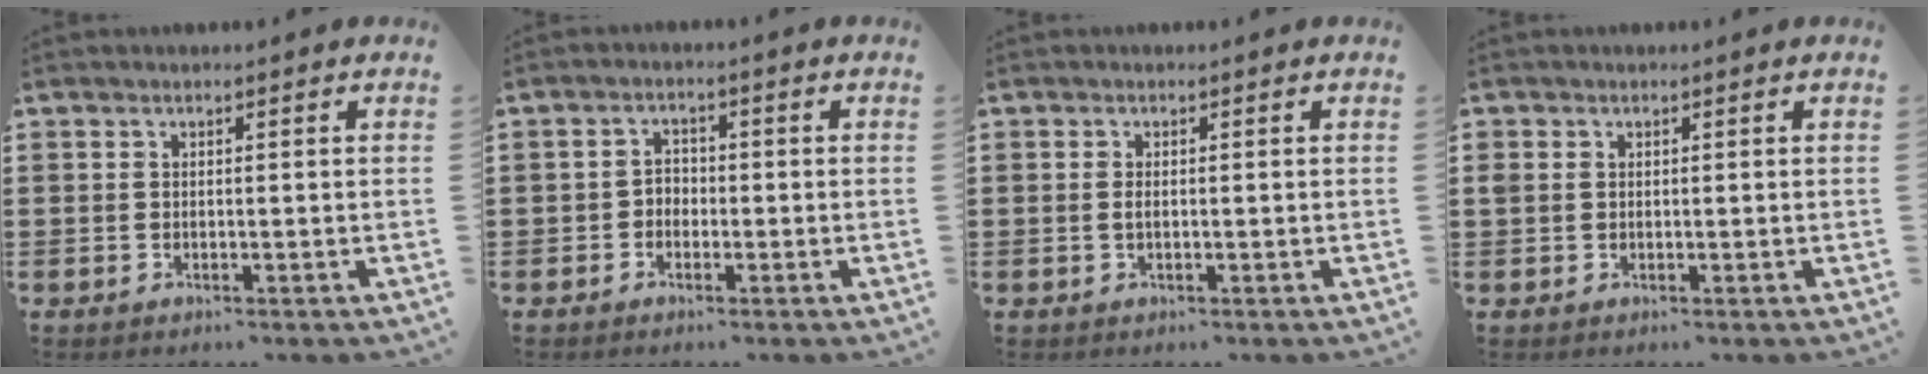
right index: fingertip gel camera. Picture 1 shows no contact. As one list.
[{"total": 1.8, "force": [-1.0, 1.3, 0.7], "torque": [-0.018, 0.005, -0.023]}, {"total": 0.9, "force": [0.0, 0.3, 0.9], "torque": [-0.019, 0.000, -0.001]}, {"total": 1.1, "force": [0.3, 1.0, 0.4], "torque": [-0.010, 0.007, 0.006]}]